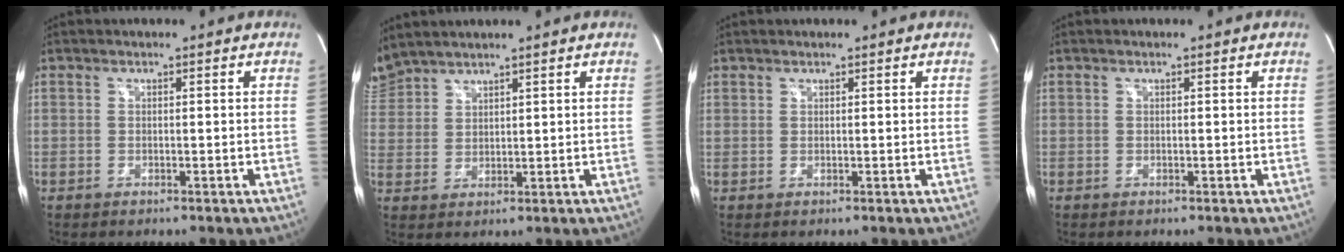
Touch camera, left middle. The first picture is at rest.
{"total": 5.2, "force": [5.1, 1.1, 0.7], "torque": [-0.022, 0.024, 0.105]}
{"total": 0.8, "force": [0.6, 0.5, 0.0], "torque": [0.003, 0.003, 0.008]}
{"total": 0.0}